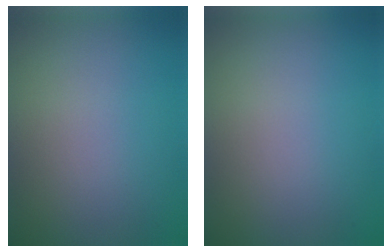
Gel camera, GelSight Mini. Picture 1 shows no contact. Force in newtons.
{"total": 0.0}